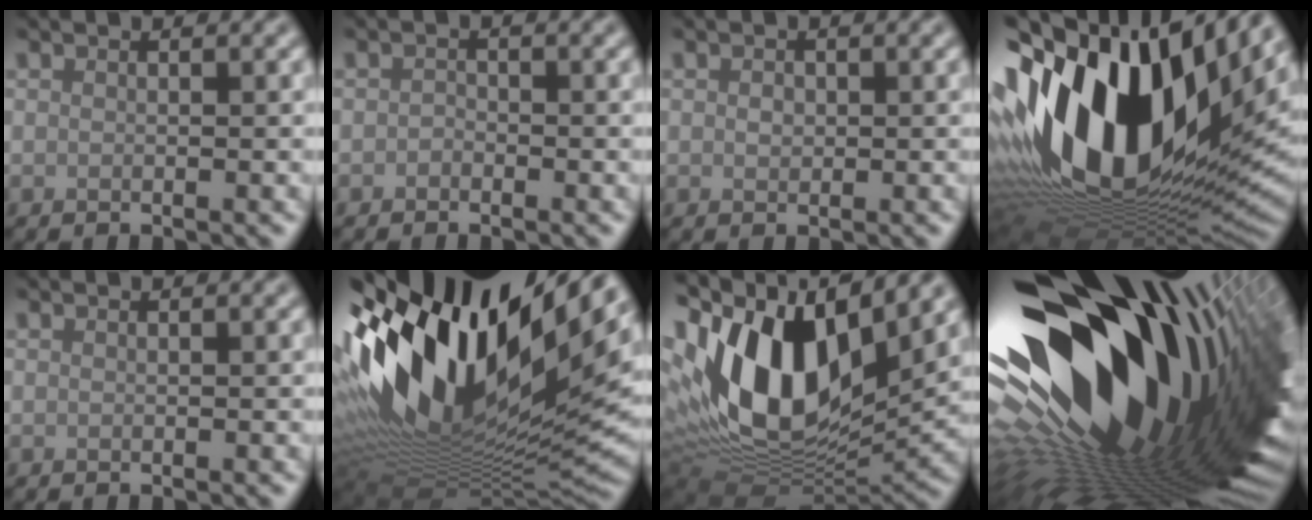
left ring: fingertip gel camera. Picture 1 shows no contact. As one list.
[{"total": 0.7, "force": [-0.4, 0.6, 0.2], "torque": [-0.003, -0.002, -0.009]}, {"total": 0.9, "force": [0.1, 0.7, 0.5], "torque": [-0.009, -0.002, 0.001]}, {"total": 19.6, "force": [4.4, 10.1, 16.2], "torque": [-0.311, -0.002, 0.072]}, {"total": 0.0}, {"total": 18.9, "force": [6.5, 8.3, 15.7], "torque": [-0.306, 0.018, 0.108]}, {"total": 16.6, "force": [4.6, 9.5, 12.8], "torque": [-0.259, 0.004, 0.087]}, {"total": 20.9, "force": [3.9, 10.1, 17.9], "torque": [-0.307, -0.058, 0.079]}]